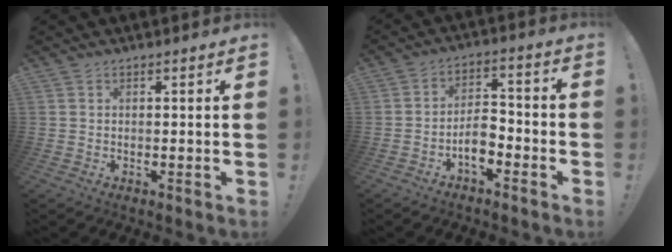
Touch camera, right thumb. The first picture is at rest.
{"total": 7.1, "force": [-4.0, 3.7, 4.6], "torque": [-0.080, 0.012, -0.073]}